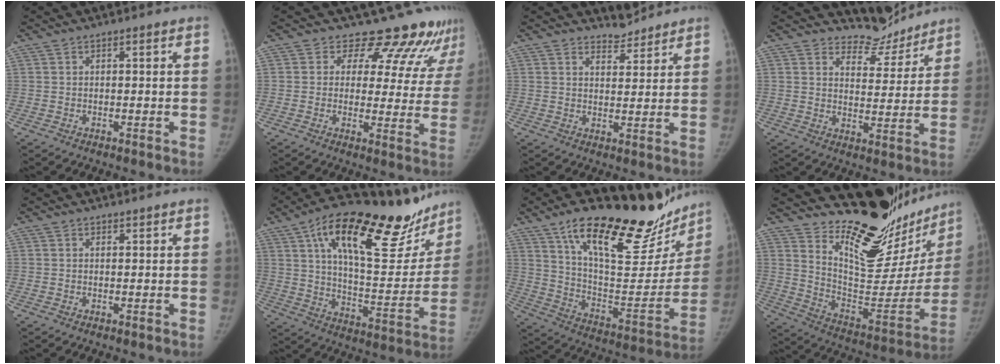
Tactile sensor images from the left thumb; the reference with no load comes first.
{"total": 14.5, "force": [13.0, 6.0, 2.2], "torque": [0.036, -0.083, 0.127]}
{"total": 3.6, "force": [3.4, 0.9, -0.5], "torque": [0.024, -0.033, 0.056]}
{"total": 7.5, "force": [7.2, 2.2, -0.7], "torque": [0.039, -0.071, 0.114]}
{"total": 0.0}
{"total": 30.6, "force": [18.8, 11.5, 21.1], "torque": [-0.274, -0.042, 0.289]}
{"total": 31.9, "force": [22.4, 11.3, 19.8], "torque": [-0.257, -0.084, 0.341]}
{"total": 28.2, "force": [23.9, 8.8, 12.0], "torque": [-0.132, -0.189, 0.340]}